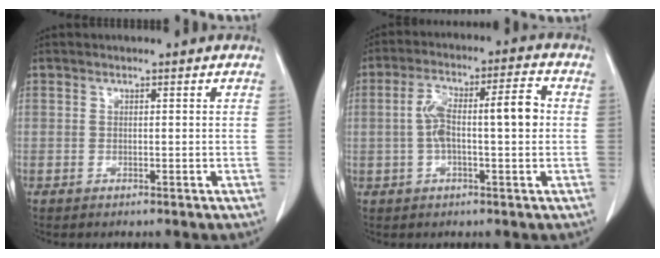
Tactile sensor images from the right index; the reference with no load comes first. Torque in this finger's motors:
{"motor_torque": [0.30, -0.01, 0.25, 0.12]}